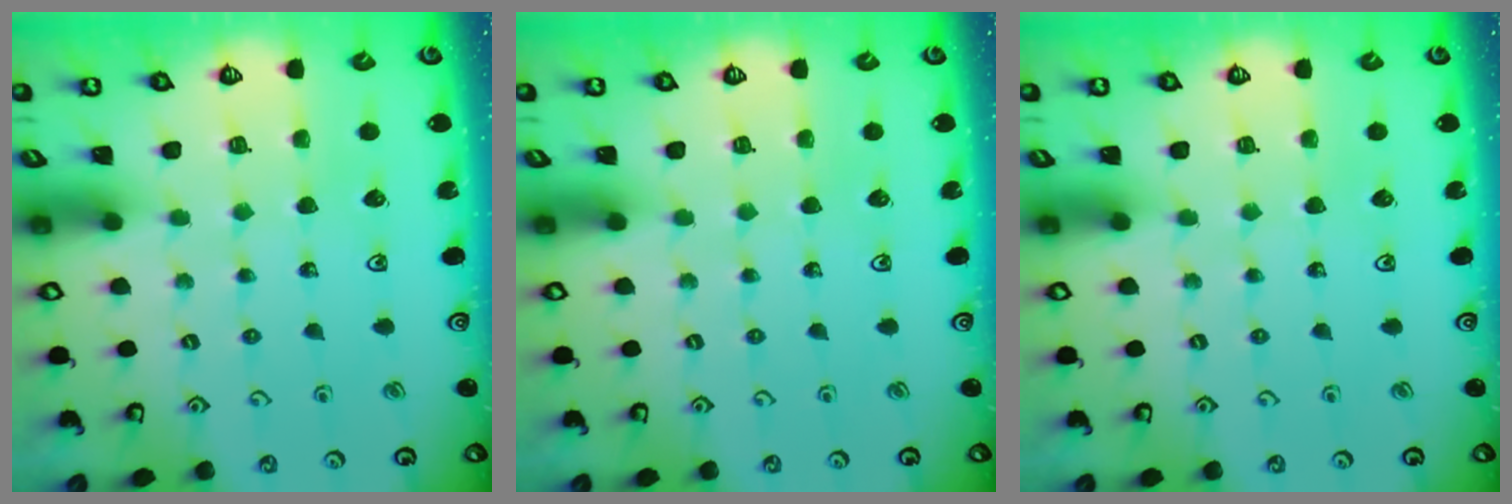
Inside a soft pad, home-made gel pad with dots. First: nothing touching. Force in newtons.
{"total": 0.0}
{"total": 0.0}